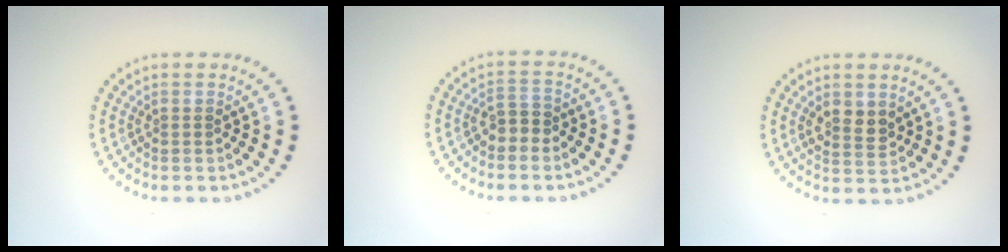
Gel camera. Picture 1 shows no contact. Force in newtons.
{"total": 1.8, "press": 1.6, "slide": 0.8}
{"total": 2.1, "press": 2.0, "slide": 0.4}